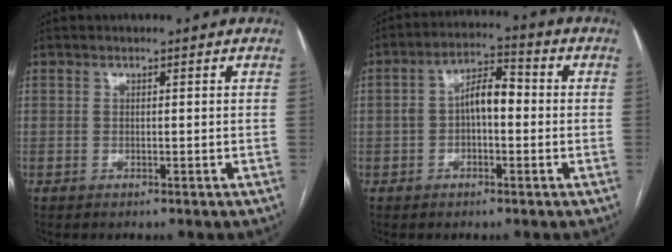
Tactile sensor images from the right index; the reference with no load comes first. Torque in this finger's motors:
{"motor_torque": [0.18, -0.10, 0.19, 0.05]}